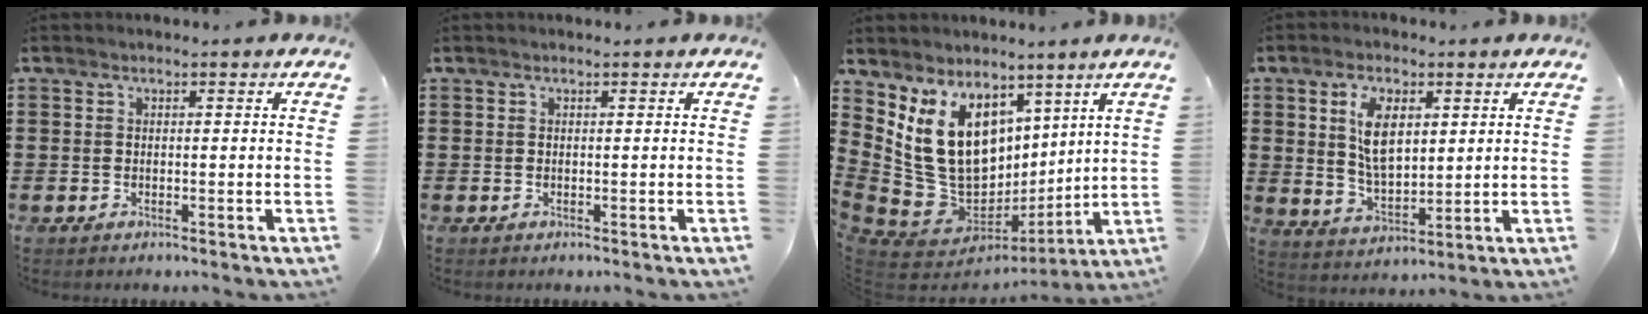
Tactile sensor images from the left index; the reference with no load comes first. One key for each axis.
{"total": 0.0}
{"total": 15.8, "fx": 4.2, "fy": 12.1, "fz": 9.2, "tx": -0.224, "ty": -0.041, "tz": 0.088}
{"total": 7.7, "fx": 2.7, "fy": 4.0, "fz": 6.0, "tx": -0.113, "ty": 0.006, "tz": 0.044}